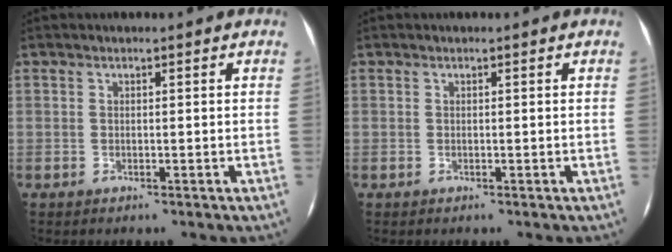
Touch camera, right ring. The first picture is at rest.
{"total": 0.0}